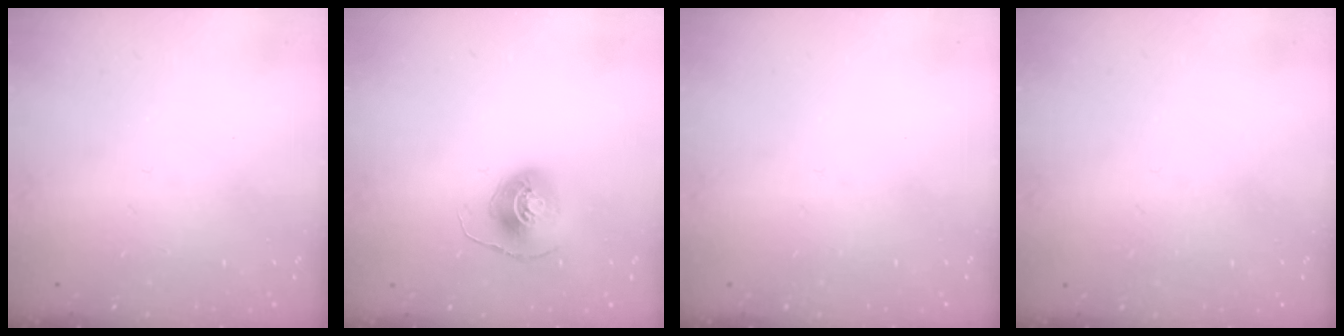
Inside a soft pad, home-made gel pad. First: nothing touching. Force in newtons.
{"total": 7.8, "press": 7.8, "slide": 0.3}
{"total": 0.0}
{"total": 0.8, "press": 0.8, "slide": 0.0}